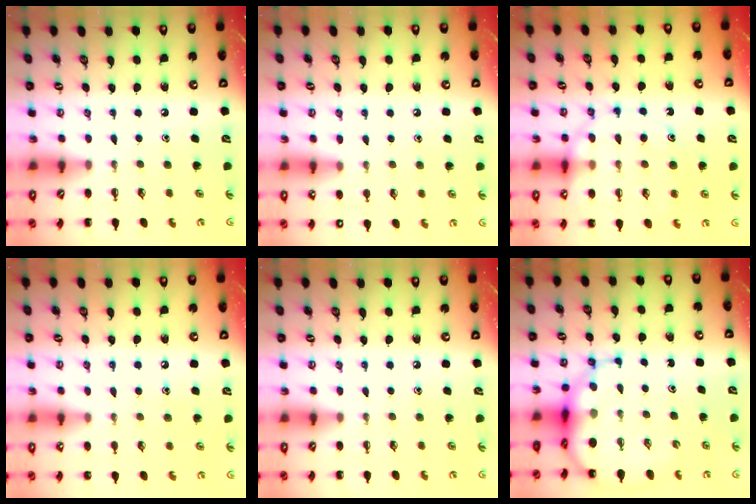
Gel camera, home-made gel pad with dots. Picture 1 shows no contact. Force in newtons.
{"total": 8.8, "press": 8.5, "slide": 2.1}
{"total": 13.3, "press": 13.2, "slide": 1.6}
{"total": 6.7, "press": 6.4, "slide": 1.8}
{"total": 6.4, "press": 6.1, "slide": 2.0}
{"total": 10.9, "press": 10.4, "slide": 3.0}